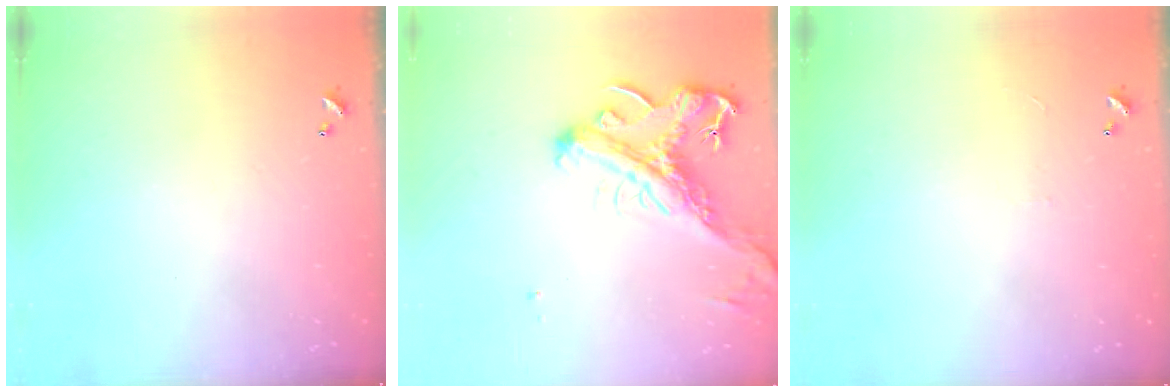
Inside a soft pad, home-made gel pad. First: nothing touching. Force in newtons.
{"total": 2.6, "press": 2.2, "slide": 1.4}
{"total": 1.3, "press": 1.3, "slide": 0.4}